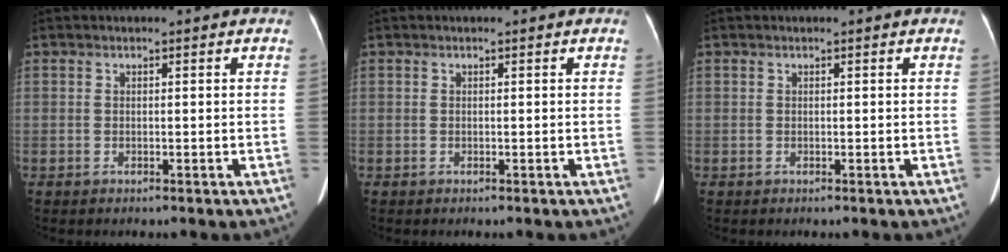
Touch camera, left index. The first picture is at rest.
{"total": 0.0}
{"total": 0.0}